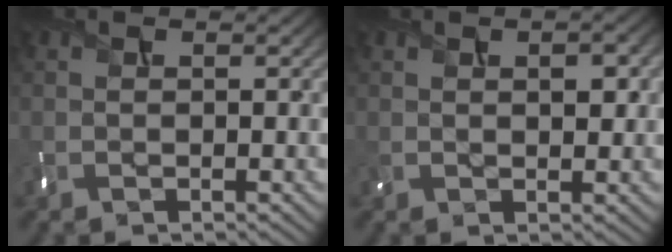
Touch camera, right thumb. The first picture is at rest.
{"total": 3.0, "force": [0.9, 1.7, 2.3], "torque": [-0.042, 0.000, 0.018]}